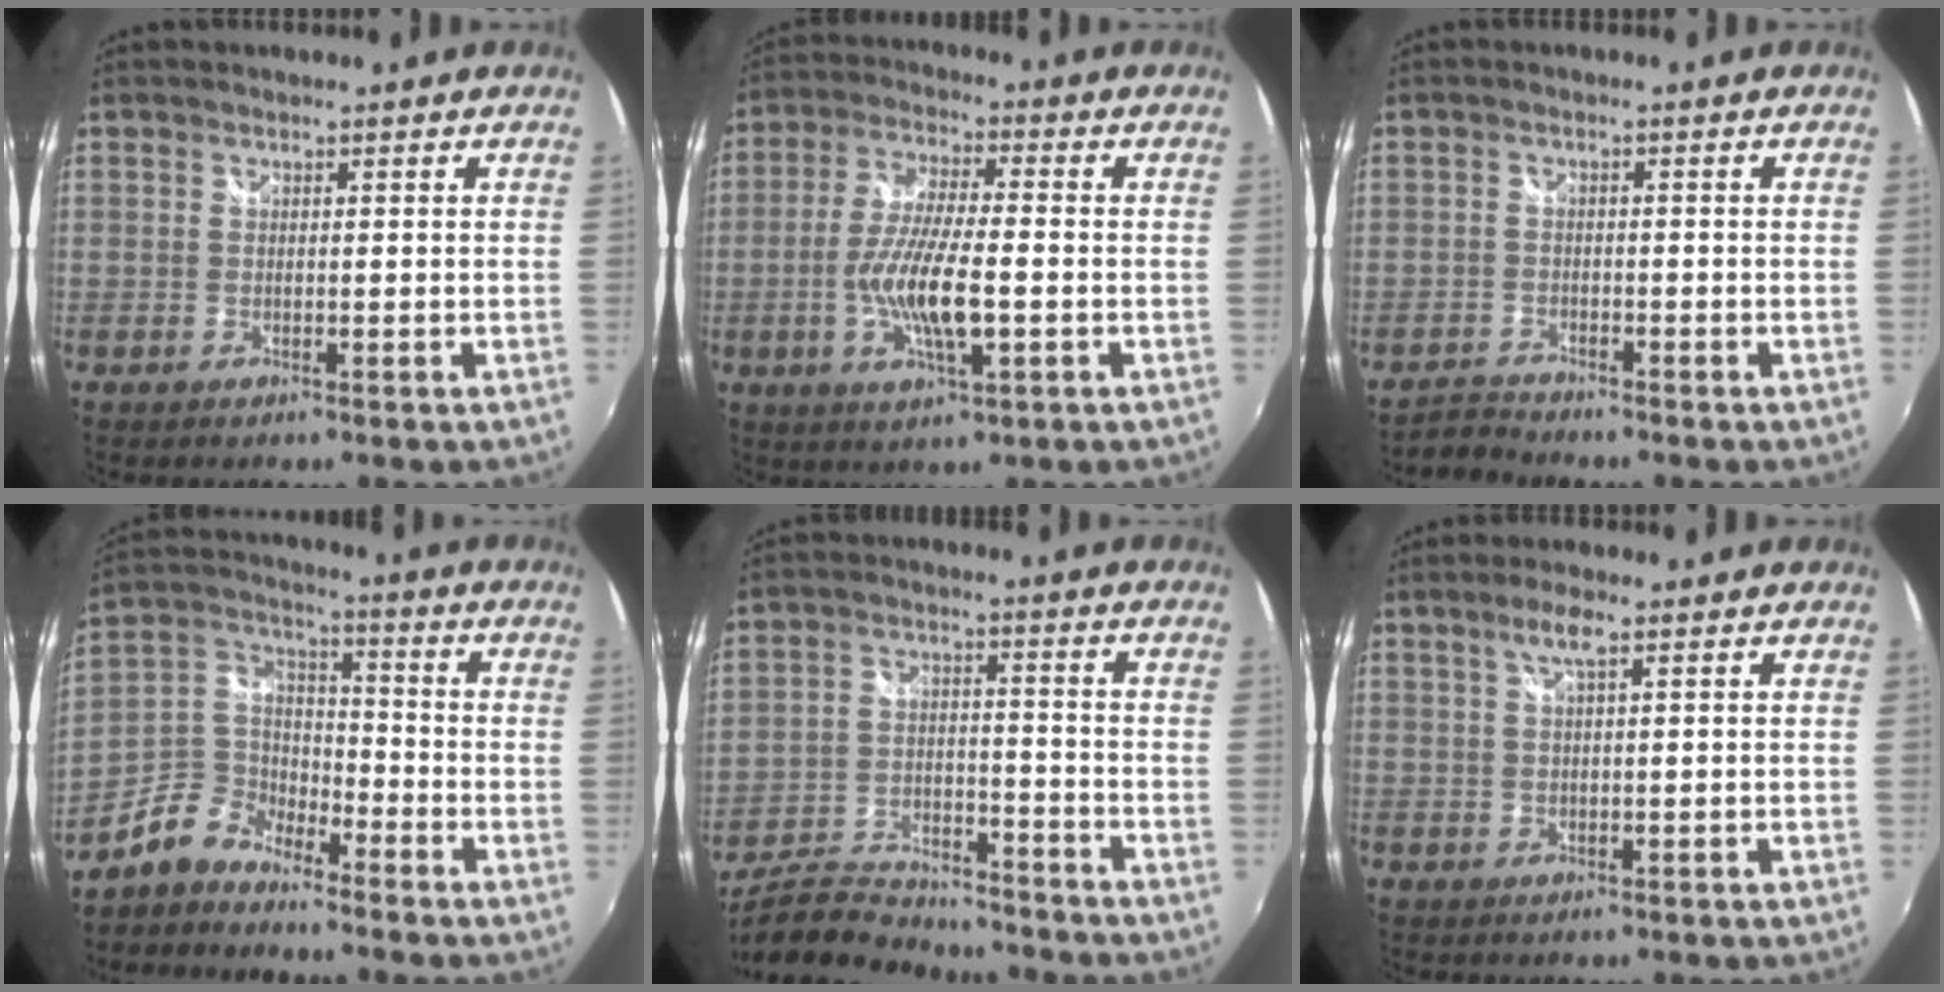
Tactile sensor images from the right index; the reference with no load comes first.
{"total": 11.5, "force": [-2.8, 2.6, 10.9], "torque": [-0.216, -0.008, -0.054]}
{"total": 2.8, "force": [-2.7, 0.4, -0.4], "torque": [-0.003, -0.001, -0.057]}
{"total": 8.0, "force": [-6.4, 4.1, 2.2], "torque": [-0.055, 0.033, -0.140]}
{"total": 18.6, "force": [-16.3, 5.4, 7.1], "torque": [-0.157, -0.013, -0.263]}
{"total": 2.6, "force": [1.3, 0.0, 2.3], "torque": [-0.043, 0.004, 0.023]}